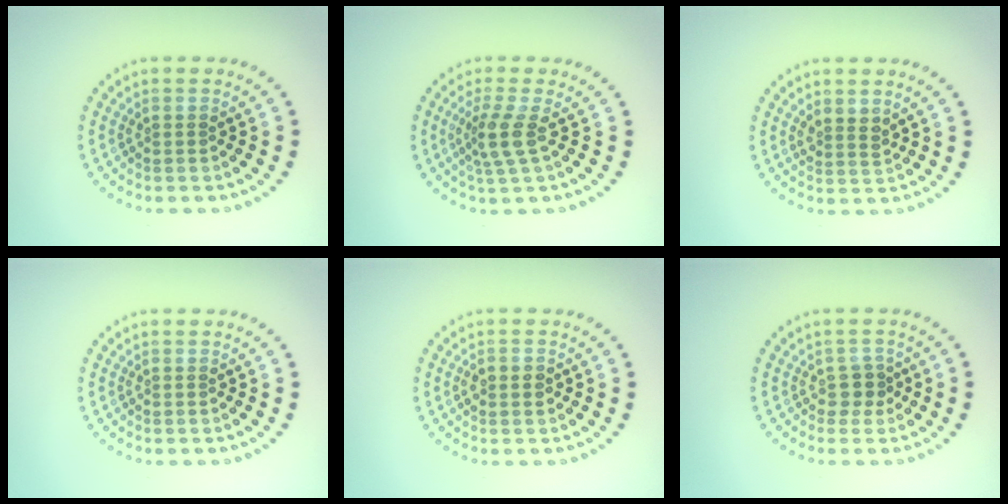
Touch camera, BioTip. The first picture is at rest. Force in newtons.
{"total": 2.7, "press": 2.0, "slide": 1.8}
{"total": 1.6, "press": 1.2, "slide": 1.0}
{"total": 0.0}
{"total": 1.7, "press": 1.7, "slide": 0.1}
{"total": 1.7, "press": 1.3, "slide": 1.0}